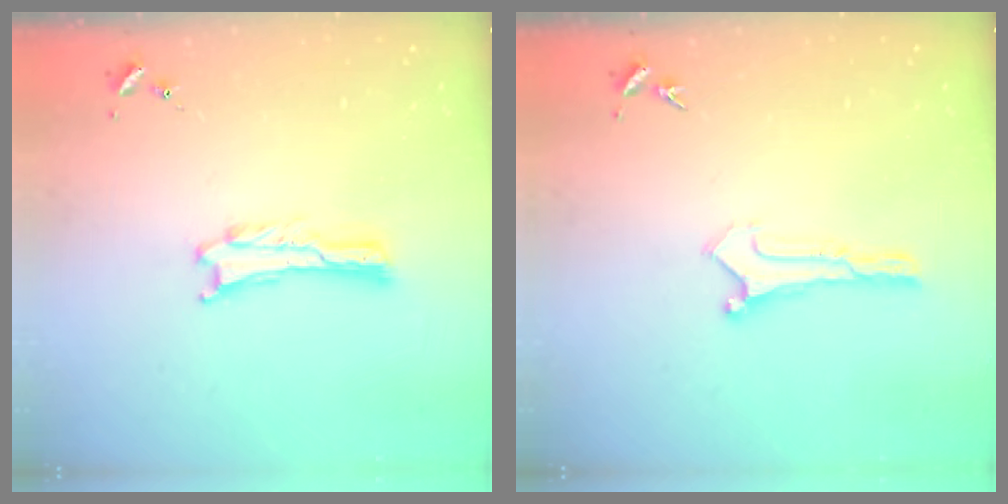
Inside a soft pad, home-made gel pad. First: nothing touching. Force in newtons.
{"total": 0.0}